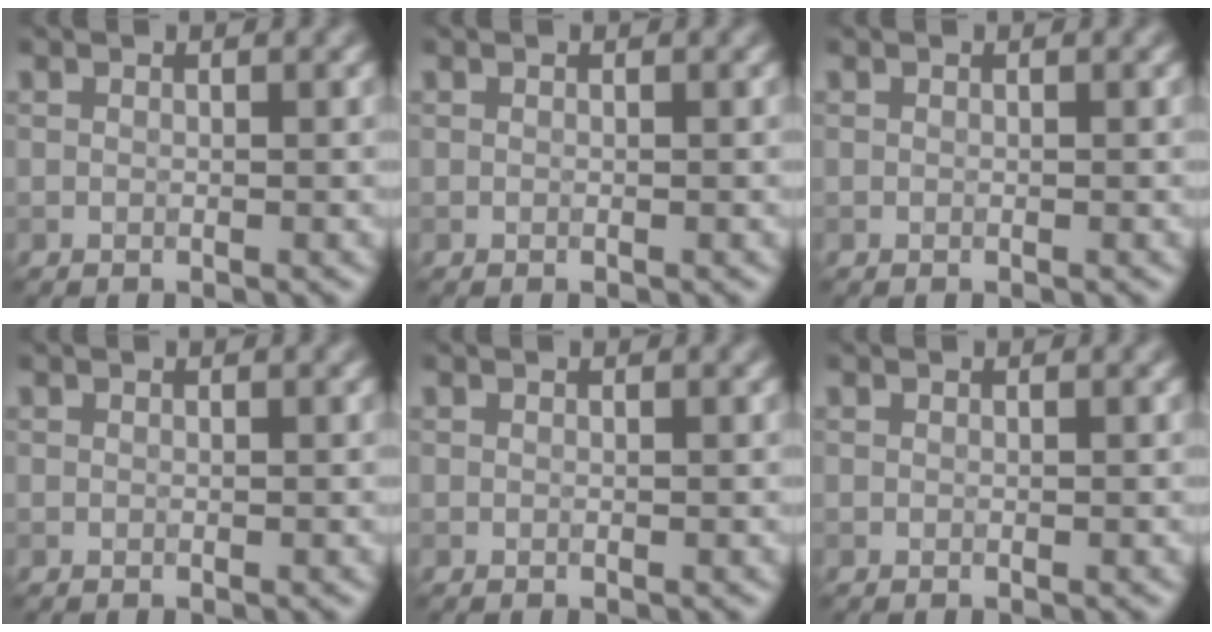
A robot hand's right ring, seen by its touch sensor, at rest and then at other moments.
{"total": 0.0}
{"total": 0.0}
{"total": 0.0}
{"total": 0.0}
{"total": 0.0}